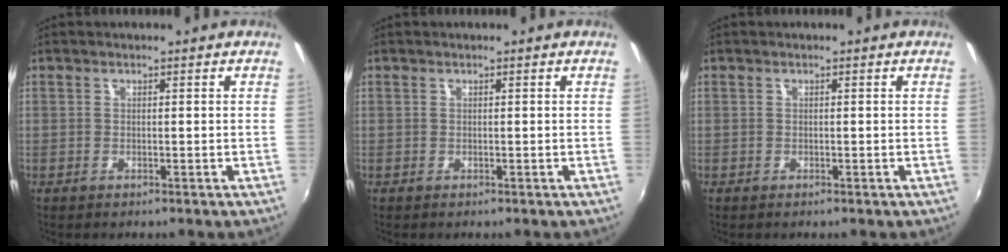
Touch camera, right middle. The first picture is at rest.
{"total": 0.0}
{"total": 0.0}